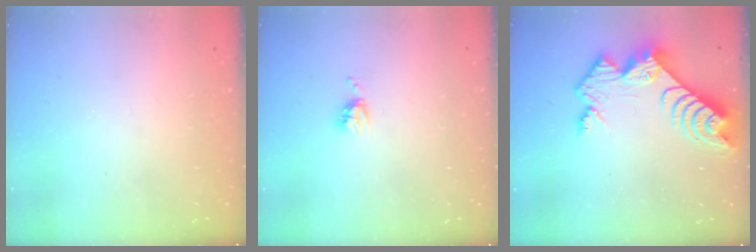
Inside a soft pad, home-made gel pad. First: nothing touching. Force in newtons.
{"total": 3.8, "press": 3.8, "slide": 0.6}
{"total": 11.2, "press": 11.1, "slide": 0.9}